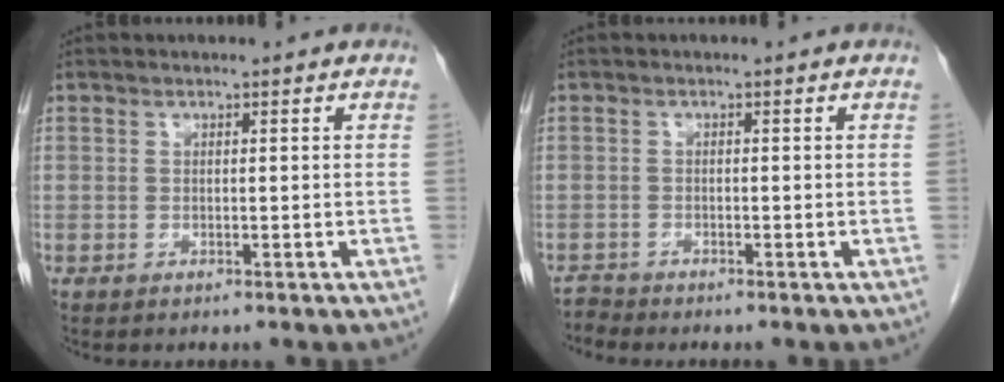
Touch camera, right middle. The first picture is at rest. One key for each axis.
{"total": 1.4, "fx": -1.1, "fy": -0.4, "fz": -0.7, "tx": 0.015, "ty": -0.011, "tz": -0.022}